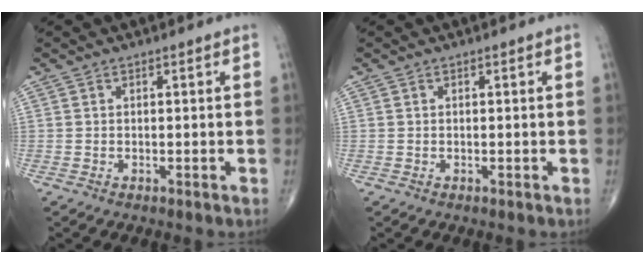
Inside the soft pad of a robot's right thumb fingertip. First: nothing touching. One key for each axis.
{"total": 0.0}